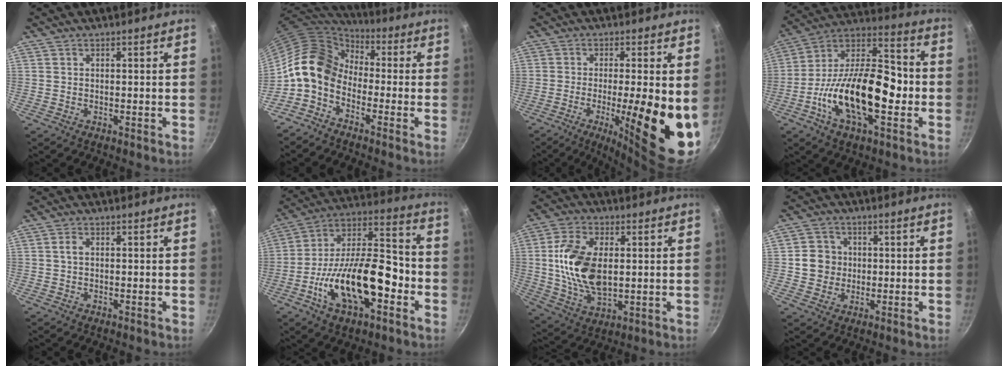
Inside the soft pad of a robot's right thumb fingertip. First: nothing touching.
{"total": 10.9, "force": [-1.8, 8.0, 7.1], "torque": [-0.104, 0.038, -0.057]}
{"total": 17.9, "force": [-2.7, 4.4, 17.2], "torque": [-0.225, -0.022, -0.035]}
{"total": 23.3, "force": [-5.0, 11.4, 19.7], "torque": [-0.320, 0.042, -0.101]}
{"total": 1.4, "force": [0.2, 0.9, 1.1], "torque": [-0.021, 0.005, 0.003]}
{"total": 22.2, "force": [-7.2, 10.5, 18.2], "torque": [-0.289, 0.050, -0.129]}
{"total": 15.2, "force": [1.4, 9.0, 12.2], "torque": [-0.214, -0.003, 0.028]}
{"total": 6.0, "force": [0.2, 5.7, 1.9], "torque": [-0.002, 0.009, -0.004]}